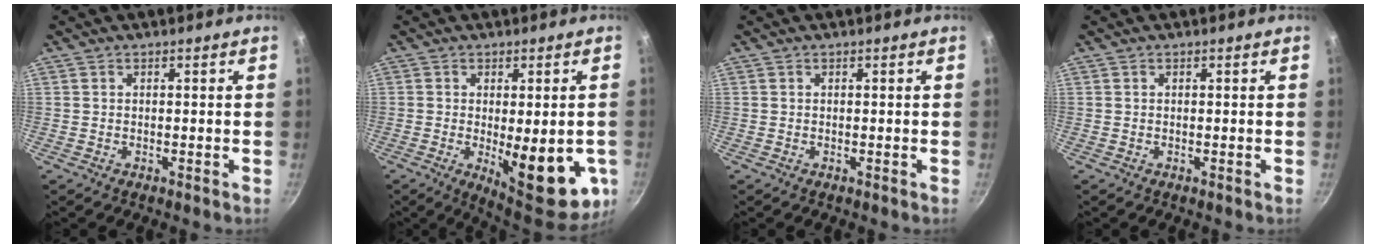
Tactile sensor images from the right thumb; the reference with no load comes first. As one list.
[{"total": 16.9, "force": [-3.8, 6.4, 15.1], "torque": [-0.164, -0.020, -0.036]}, {"total": 0.0}, {"total": 0.0}]